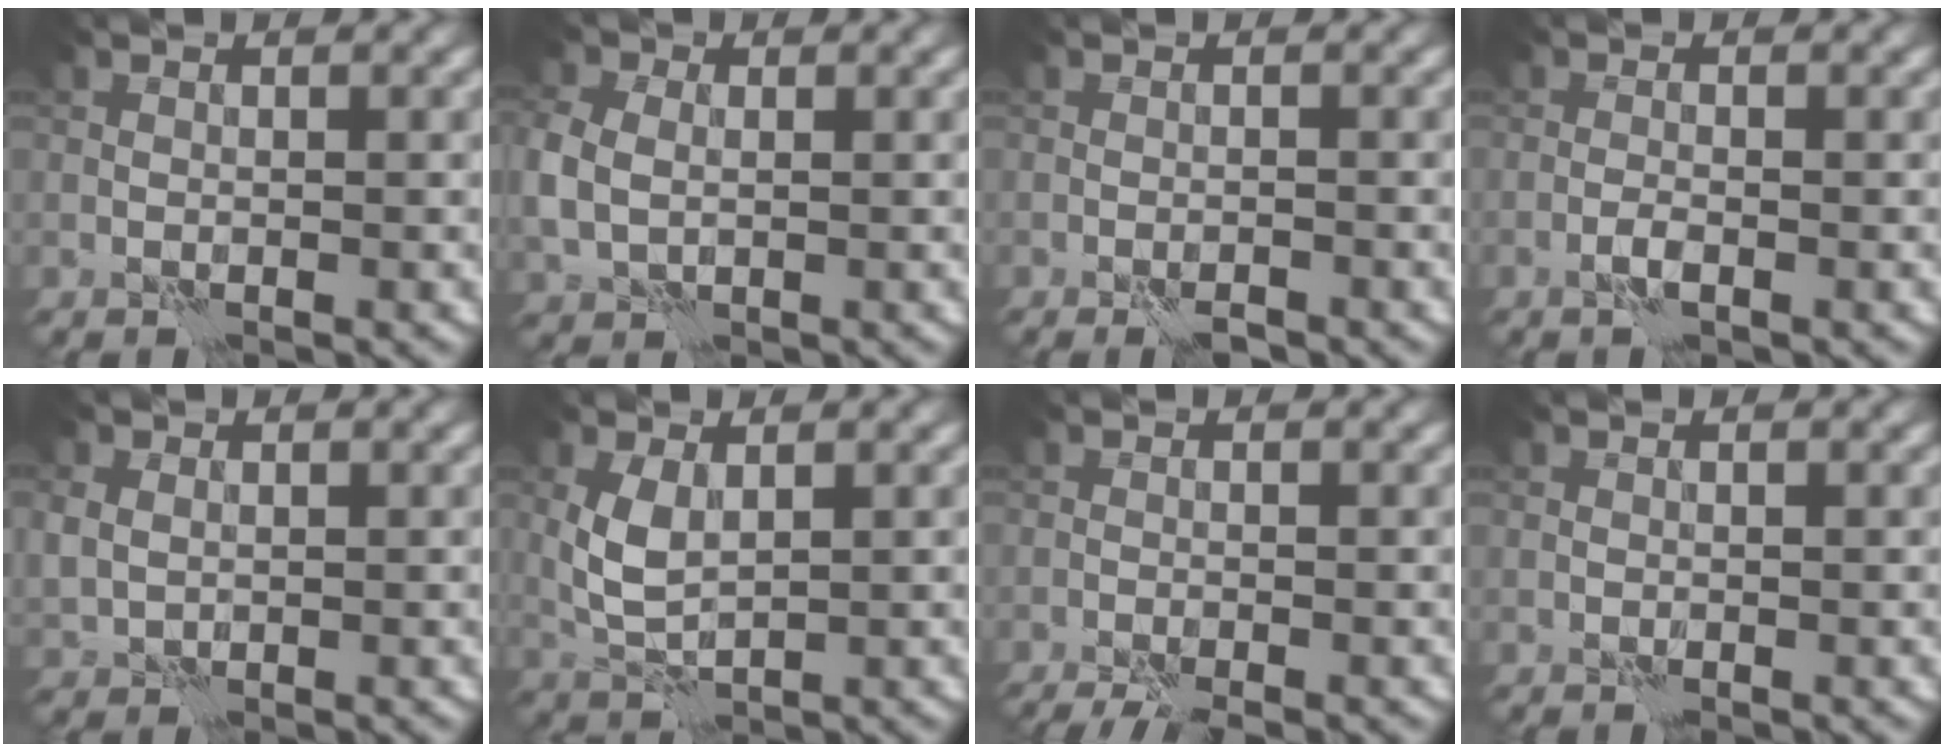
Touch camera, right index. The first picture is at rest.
{"total": 4.2, "force": [0.2, 3.4, 2.5], "torque": [-0.080, 0.005, 0.011]}
{"total": 1.4, "force": [-1.1, 0.3, 0.8], "torque": [-0.011, 0.002, -0.018]}
{"total": 1.0, "force": [-0.6, 0.2, 0.8], "torque": [-0.016, 0.006, -0.014]}
{"total": 2.2, "force": [0.5, 1.9, 1.1], "torque": [-0.033, 0.004, 0.015]}
{"total": 3.3, "force": [0.7, 1.9, 2.6], "torque": [-0.067, 0.004, 0.019]}
{"total": 3.3, "force": [-2.7, 0.6, 1.8], "torque": [-0.026, -0.005, -0.046]}
{"total": 0.0}